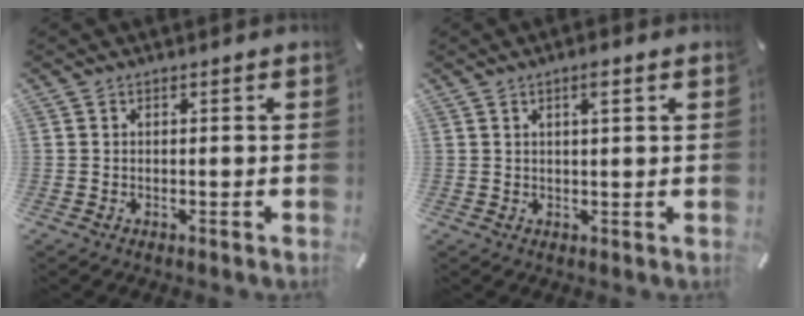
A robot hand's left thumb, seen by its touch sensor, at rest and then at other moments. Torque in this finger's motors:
{"motor_torque": [0.06, 0.00, -0.03, 0.00, 0.01]}